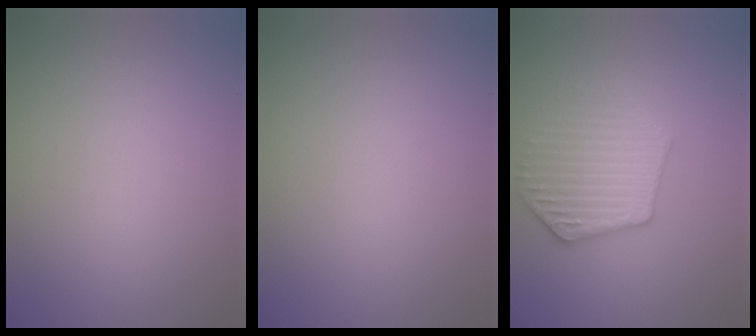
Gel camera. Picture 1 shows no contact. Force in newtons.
{"total": 0.0}
{"total": 3.5, "press": 3.4, "slide": 0.8}